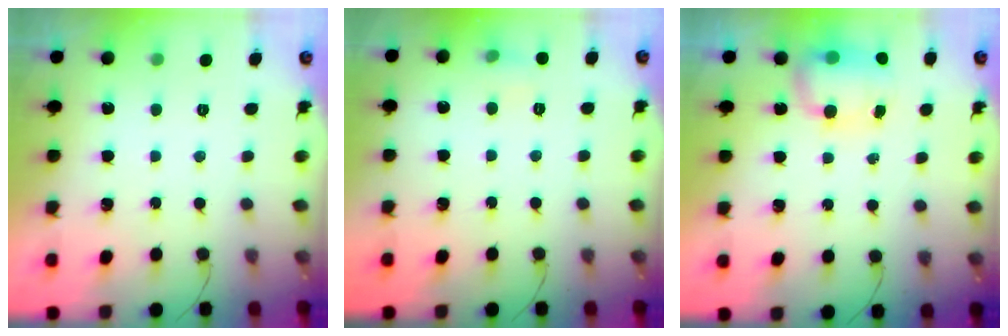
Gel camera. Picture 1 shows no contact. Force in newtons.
{"total": 5.5, "press": 5.2, "slide": 1.6}
{"total": 11.3, "press": 8.6, "slide": 7.3}